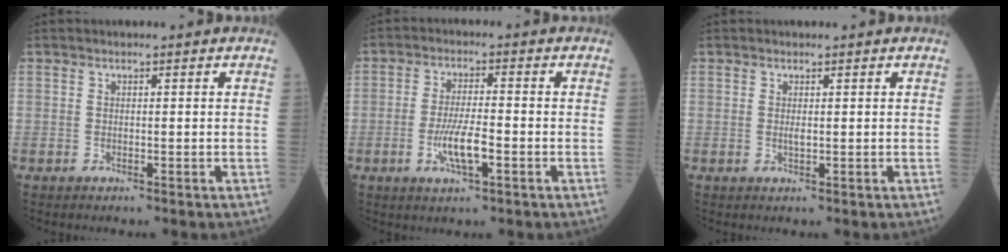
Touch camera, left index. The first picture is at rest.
{"total": 5.7, "force": [-2.0, 1.1, 5.3], "torque": [-0.108, -0.005, -0.036]}
{"total": 0.7, "force": [0.2, 0.2, 0.6], "torque": [-0.017, -0.003, 0.004]}